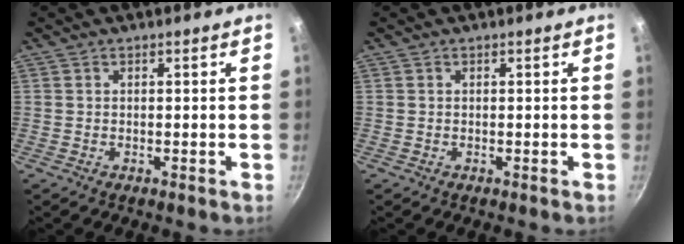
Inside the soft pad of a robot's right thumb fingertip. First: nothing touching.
{"total": 0.0}